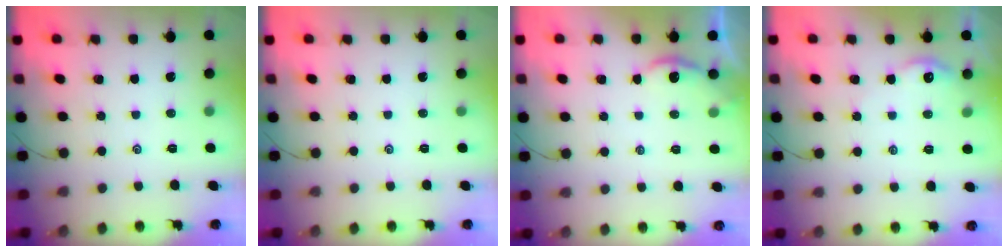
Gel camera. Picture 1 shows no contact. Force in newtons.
{"total": 0.0}
{"total": 2.9, "press": 2.9, "slide": 0.1}
{"total": 3.5, "press": 3.5, "slide": 0.5}